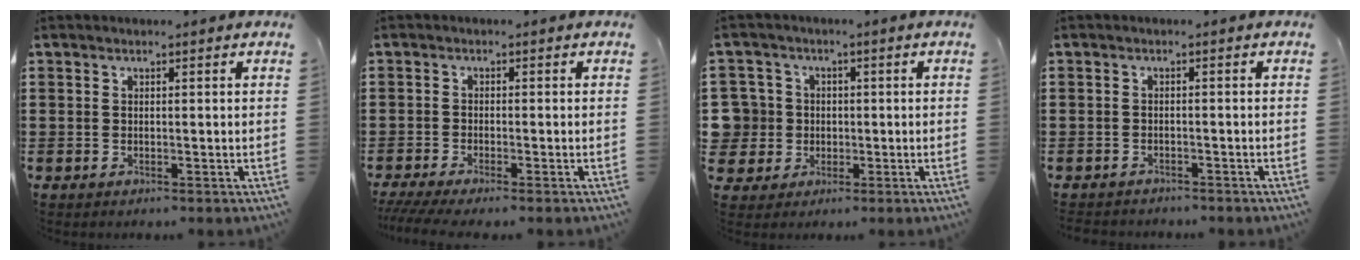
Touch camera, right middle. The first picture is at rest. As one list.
[{"total": 2.1, "force": [-1.7, 0.0, 1.1], "torque": [-0.026, -0.002, -0.037]}, {"total": 5.9, "force": [0.0, 5.9, 0.8], "torque": [-0.056, 0.011, -0.003]}, {"total": 1.3, "force": [-1.3, 0.2, -0.1], "torque": [-0.004, 0.001, -0.030]}]